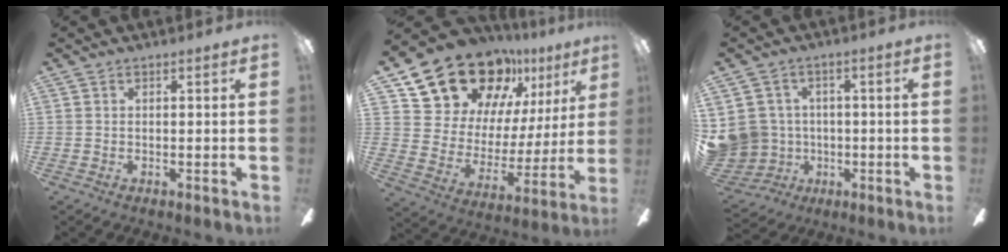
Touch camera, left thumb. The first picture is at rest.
{"total": 19.9, "force": [15.6, 10.6, 6.4], "torque": [-0.119, -0.114, 0.294]}
{"total": 9.9, "force": [-0.3, 9.6, 2.1], "torque": [-0.078, 0.005, 0.006]}